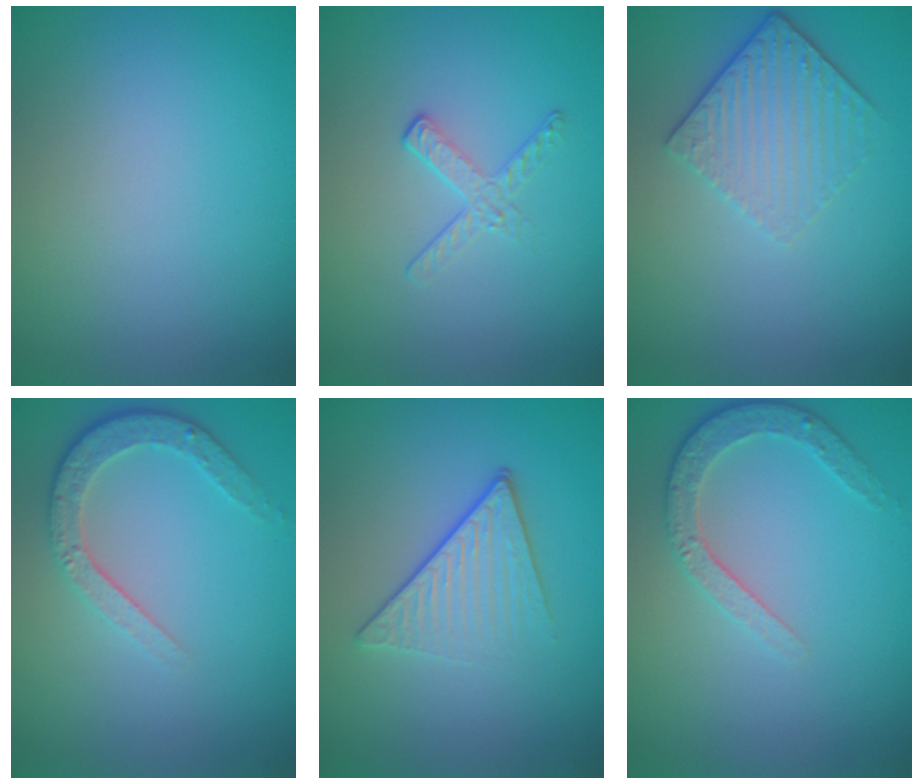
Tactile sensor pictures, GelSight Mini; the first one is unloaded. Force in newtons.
{"total": 1.7, "press": 0.7, "slide": 1.5}
{"total": 4.3, "press": 3.0, "slide": 3.1}
{"total": 3.4, "press": 2.7, "slide": 2.0}
{"total": 4.2, "press": 2.9, "slide": 3.0}
{"total": 2.6, "press": 2.5, "slide": 1.0}